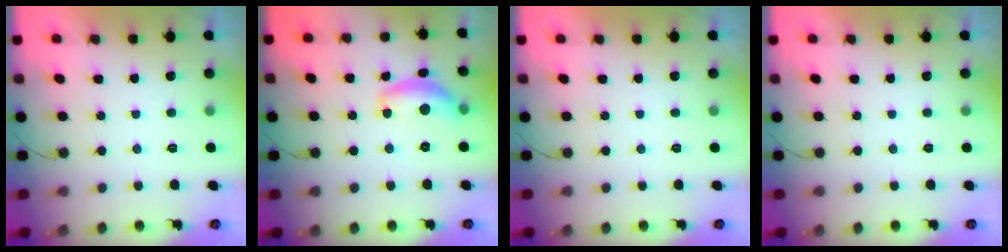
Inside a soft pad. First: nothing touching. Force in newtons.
{"total": 12.6, "press": 12.6, "slide": 0.8}
{"total": 0.0}
{"total": 0.0}